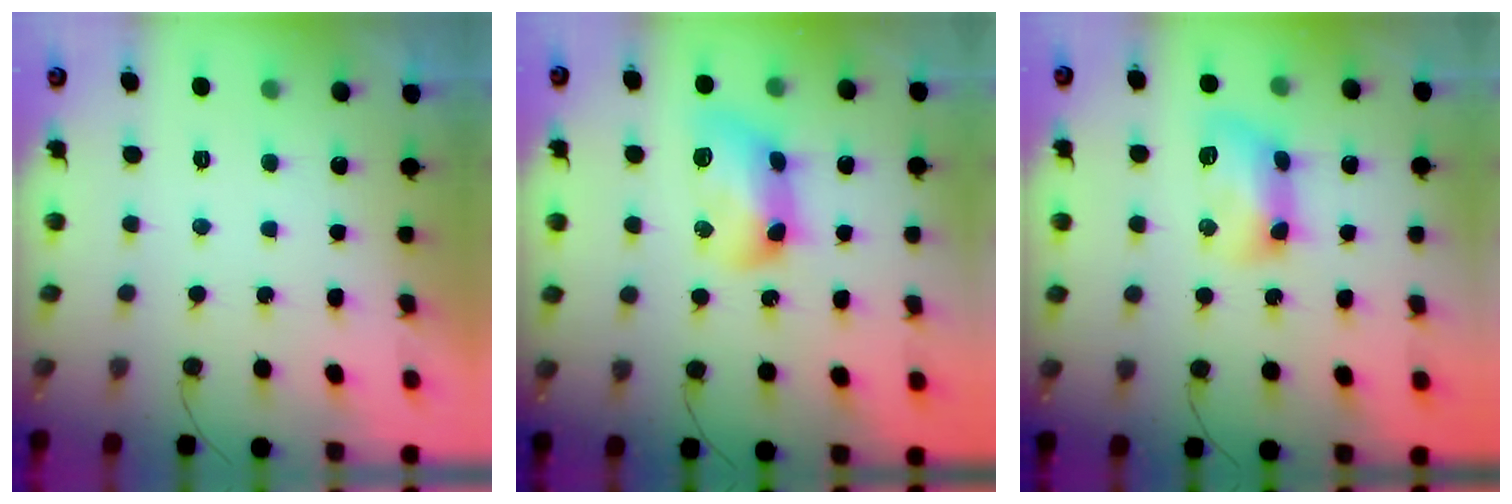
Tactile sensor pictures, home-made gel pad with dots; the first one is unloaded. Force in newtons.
{"total": 10.5, "press": 10.4, "slide": 0.6}
{"total": 10.2, "press": 10.1, "slide": 1.2}